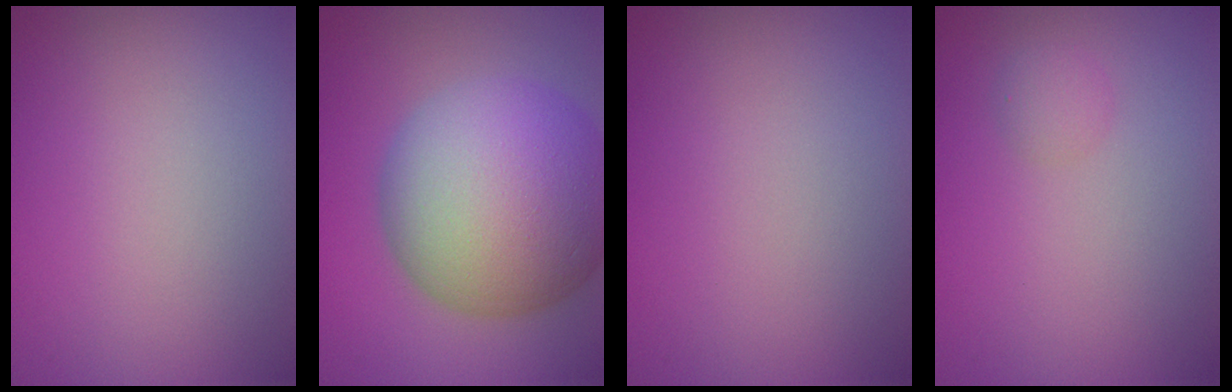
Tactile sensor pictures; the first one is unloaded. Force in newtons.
{"total": 14.2, "press": 14.2, "slide": 0.5}
{"total": 0.0}
{"total": 1.1, "press": 1.1, "slide": 0.1}